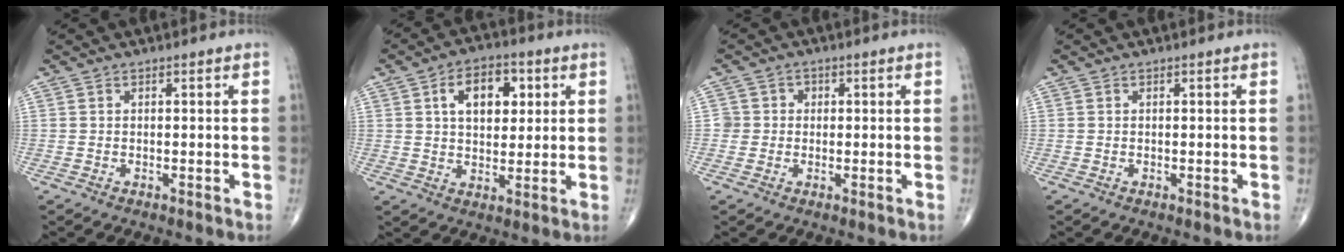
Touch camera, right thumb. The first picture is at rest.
{"total": 10.2, "force": [3.2, 6.3, 7.4], "torque": [-0.084, -0.002, 0.048]}
{"total": 2.6, "force": [0.1, 2.6, 0.1], "torque": [0.023, 0.008, -0.003]}
{"total": 0.0}